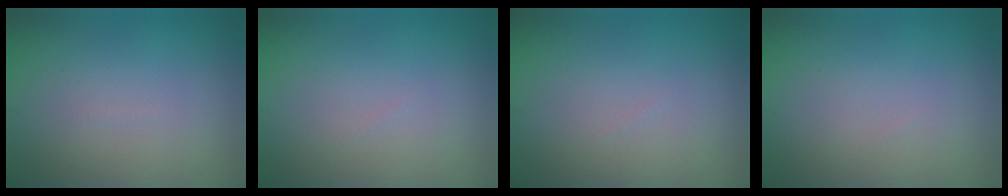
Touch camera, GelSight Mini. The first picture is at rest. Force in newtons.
{"total": 0.0}
{"total": 0.0}
{"total": 0.0}